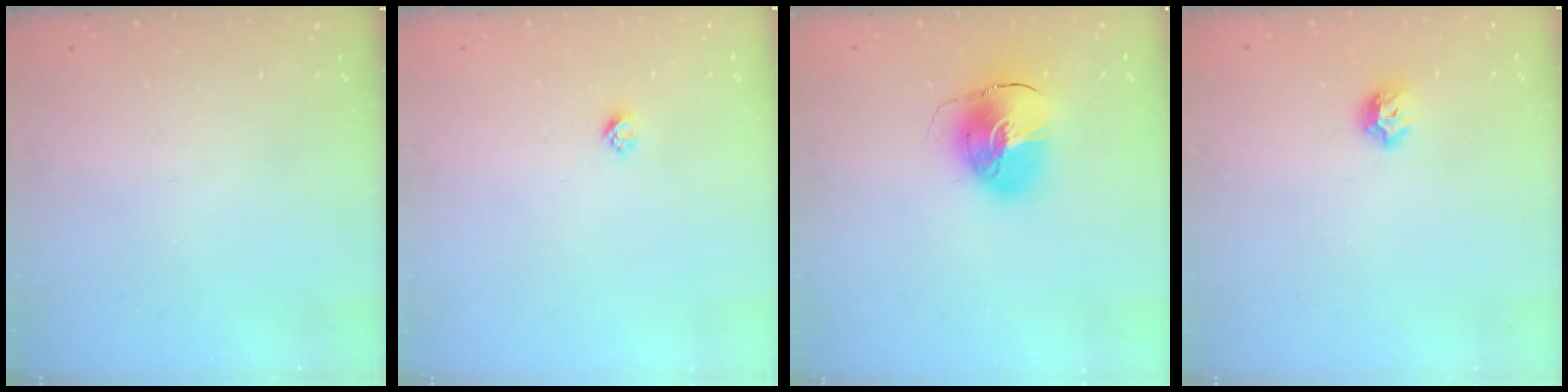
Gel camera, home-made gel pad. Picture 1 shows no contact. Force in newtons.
{"total": 2.4, "press": 2.4, "slide": 0.2}
{"total": 10.6, "press": 10.5, "slide": 1.7}
{"total": 6.3, "press": 6.2, "slide": 0.9}